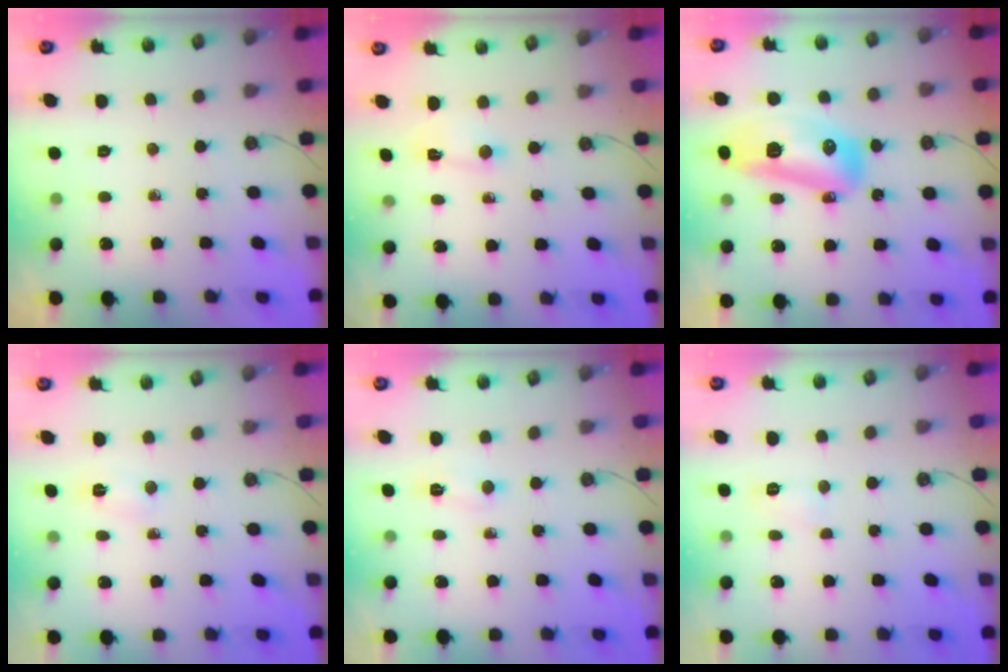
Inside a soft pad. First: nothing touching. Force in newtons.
{"total": 2.8, "press": 1.9, "slide": 2.1}
{"total": 16.2, "press": 16.1, "slide": 2.2}
{"total": 2.3, "press": 2.3, "slide": 0.3}
{"total": 4.1, "press": 3.8, "slide": 1.6}
{"total": 6.7, "press": 4.7, "slide": 4.8}